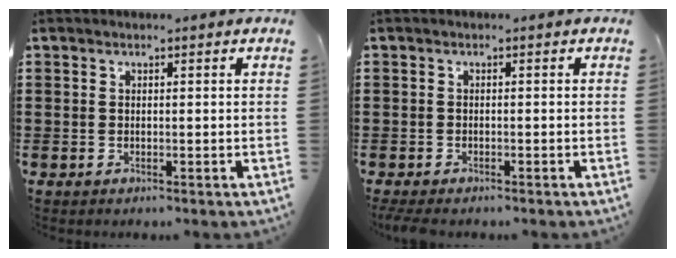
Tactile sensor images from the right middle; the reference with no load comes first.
{"total": 1.1, "force": [-1.0, 0.4, 0.2], "torque": [-0.014, -0.003, -0.022]}